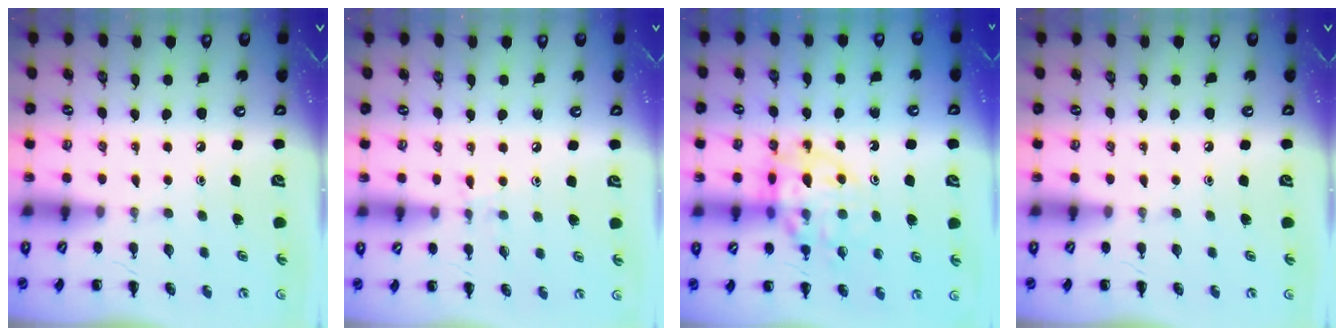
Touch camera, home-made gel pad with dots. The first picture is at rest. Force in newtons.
{"total": 5.8, "press": 5.5, "slide": 1.9}
{"total": 15.3, "press": 15.0, "slide": 2.8}
{"total": 0.0}